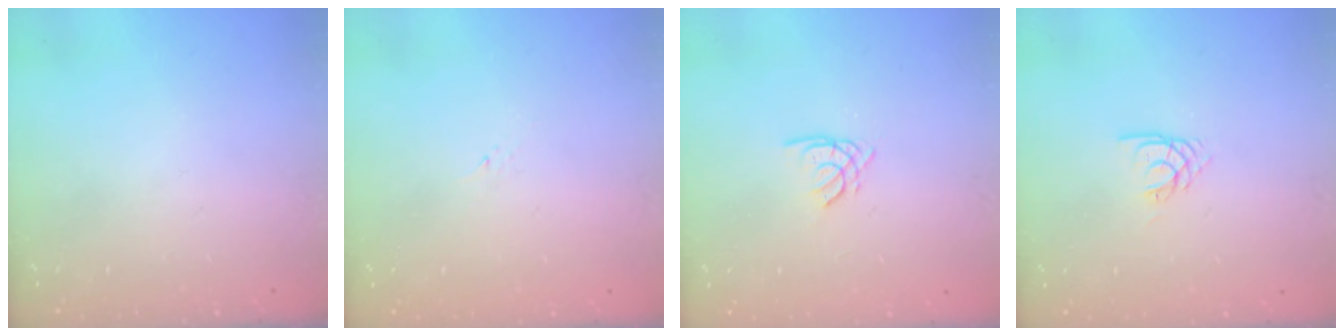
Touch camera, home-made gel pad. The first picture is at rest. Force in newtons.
{"total": 1.2, "press": 1.1, "slide": 0.2}
{"total": 1.6, "press": 1.6, "slide": 0.2}
{"total": 2.1, "press": 2.1, "slide": 0.2}